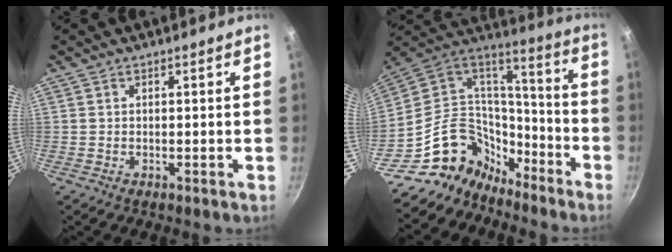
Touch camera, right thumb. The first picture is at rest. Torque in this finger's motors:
{"motor_torque": [1.55, -1.22, 0.16, 0.06, -0.02]}